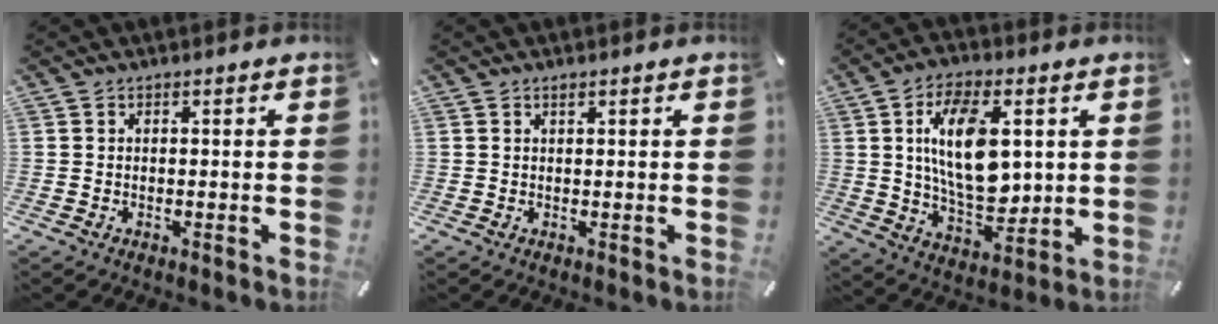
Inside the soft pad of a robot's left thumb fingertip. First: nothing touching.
{"total": 0.7, "force": [0.5, 0.2, 0.5], "torque": [-0.009, 0.001, 0.009]}
{"total": 15.8, "force": [3.5, 8.6, 12.8], "torque": [-0.251, -0.008, 0.053]}